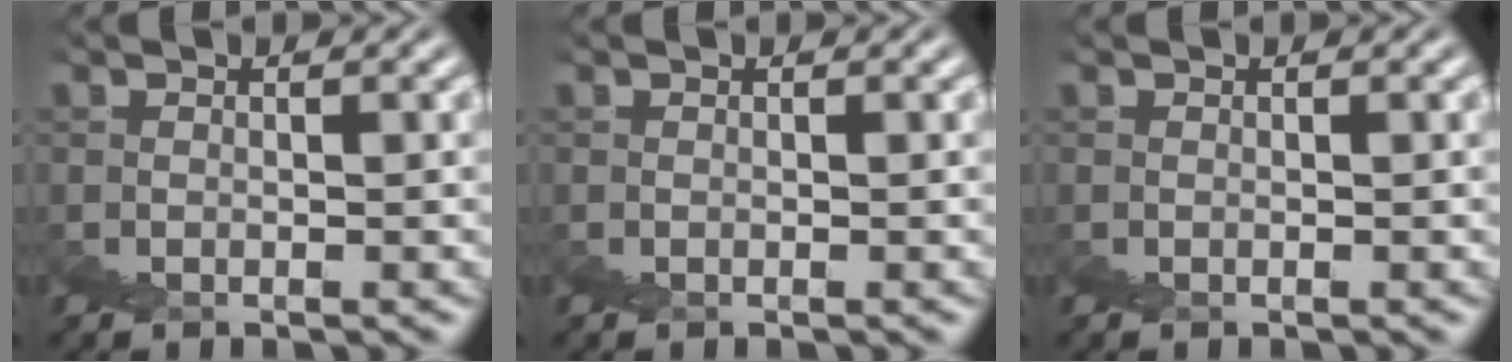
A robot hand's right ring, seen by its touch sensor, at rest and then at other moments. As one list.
[{"total": 0.0}, {"total": 0.0}]